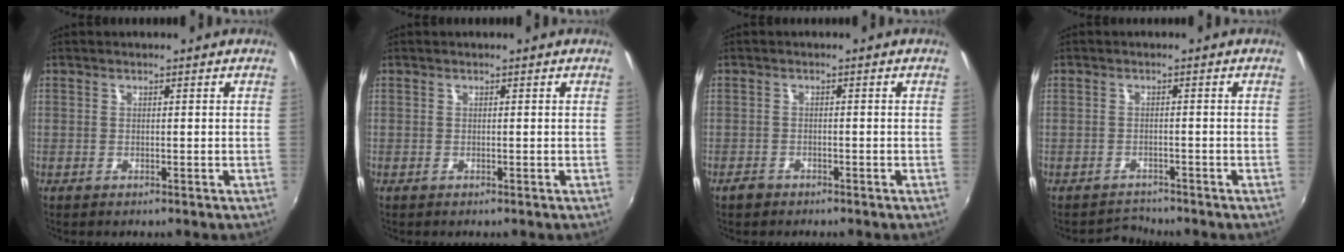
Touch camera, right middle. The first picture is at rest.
{"total": 0.0}
{"total": 1.8, "force": [-1.5, 1.0, 0.4], "torque": [-0.011, 0.000, -0.026]}
{"total": 2.6, "force": [-2.3, 0.8, -0.7], "torque": [0.003, 0.007, -0.043]}